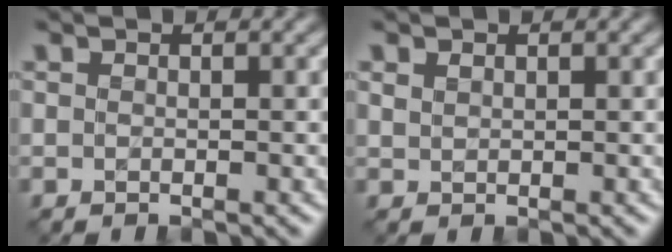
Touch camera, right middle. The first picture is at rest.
{"total": 0.9, "force": [0.6, 0.5, 0.3], "torque": [-0.010, -0.001, 0.016]}